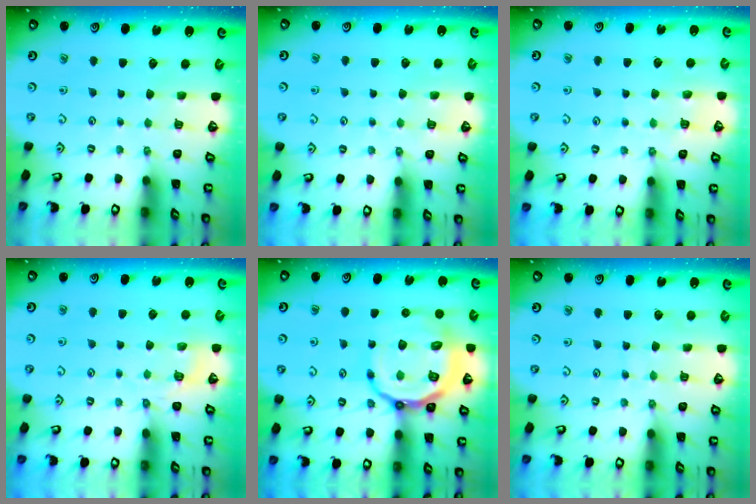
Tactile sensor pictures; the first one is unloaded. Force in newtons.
{"total": 4.1, "press": 4.1, "slide": 0.4}
{"total": 6.1, "press": 6.1, "slide": 0.6}
{"total": 5.0, "press": 4.6, "slide": 1.9}
{"total": 22.5, "press": 22.3, "slide": 2.3}
{"total": 4.9, "press": 4.9, "slide": 0.5}